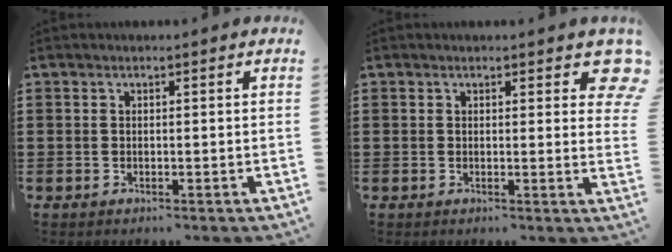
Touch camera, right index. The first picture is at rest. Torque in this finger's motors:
{"motor_torque": [0.09, 0.14, 0.35, 0.03]}